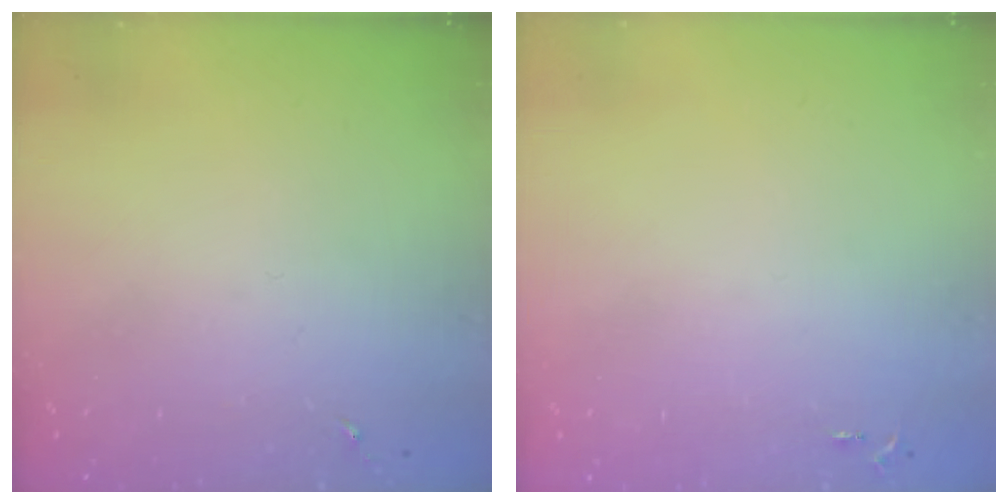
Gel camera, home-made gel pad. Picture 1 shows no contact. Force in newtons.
{"total": 2.6, "press": 2.6, "slide": 0.3}